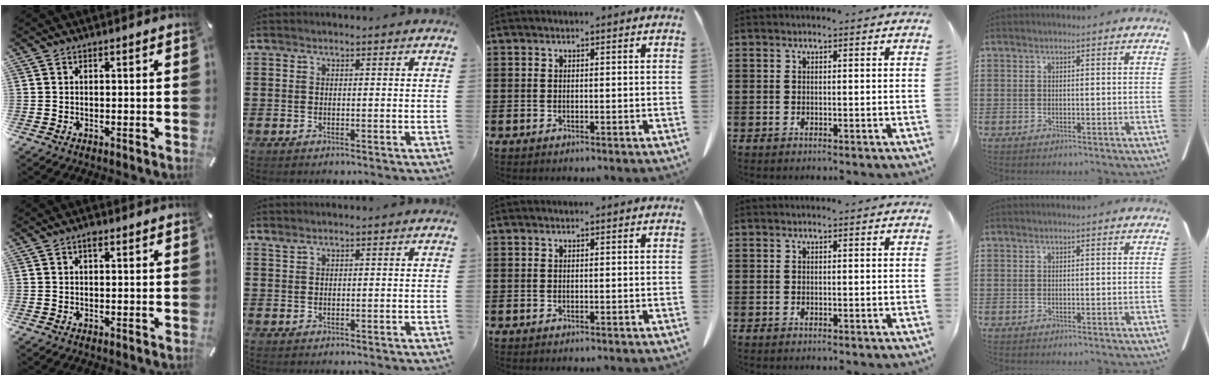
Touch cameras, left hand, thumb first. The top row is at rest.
{"thumb": {"total": 1.5, "force": [0.7, 0.7, 1.1], "torque": [-0.016, 0.002, 0.009]}, "index": {"total": 0.6, "force": [0.5, 0.1, 0.4], "torque": [-0.008, 0.001, 0.009]}}